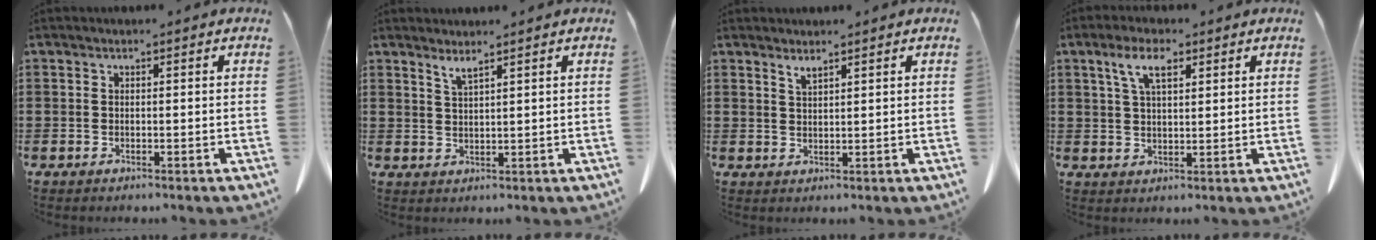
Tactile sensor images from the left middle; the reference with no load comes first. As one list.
[{"total": 2.2, "force": [1.9, -0.2, 1.0], "torque": [-0.023, -0.003, 0.037]}, {"total": 1.9, "force": [1.7, 0.1, 0.9], "torque": [-0.021, -0.003, 0.033]}, {"total": 5.6, "force": [3.1, 2.2, 4.1], "torque": [-0.084, 0.004, 0.053]}]